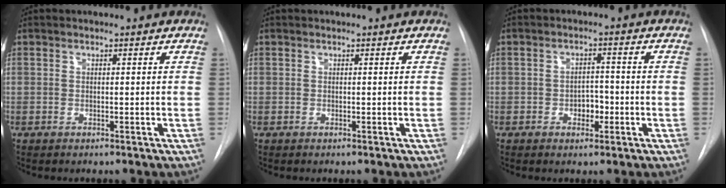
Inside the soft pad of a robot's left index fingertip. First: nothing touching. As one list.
[{"total": 0.0}, {"total": 3.0, "force": [-1.1, 2.0, 2.0], "torque": [-0.022, 0.007, -0.015]}]